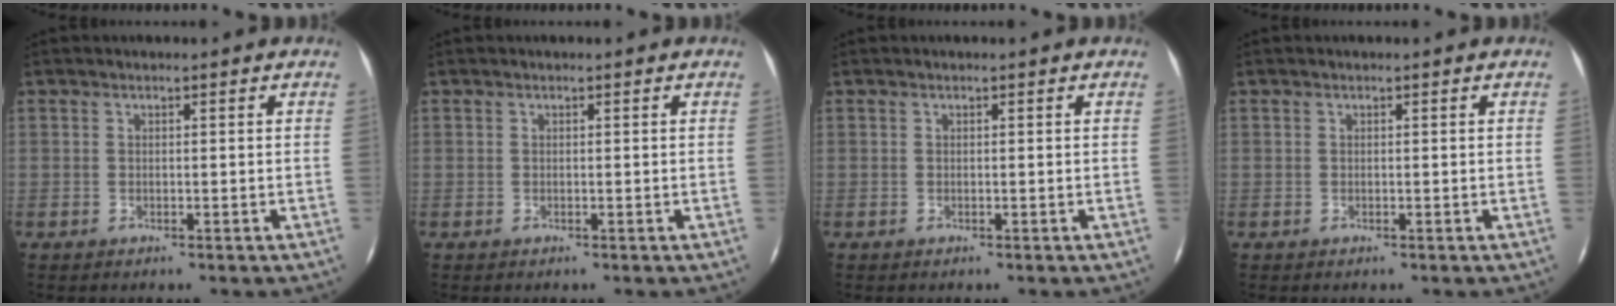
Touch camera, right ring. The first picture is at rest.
{"total": 0.0}
{"total": 0.0}
{"total": 0.0}